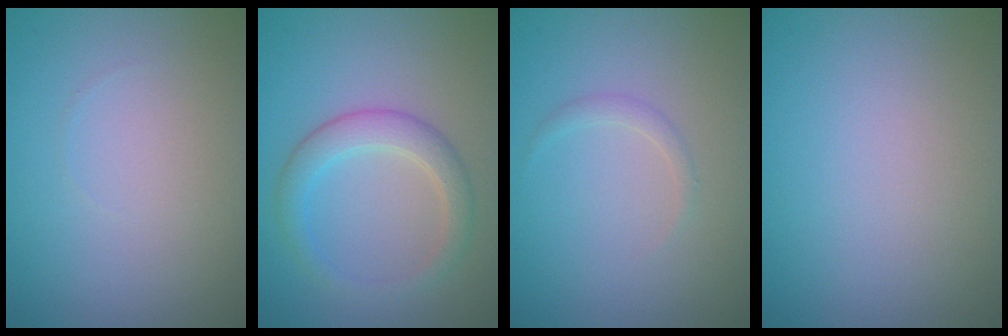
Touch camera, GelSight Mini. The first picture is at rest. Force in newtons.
{"total": 3.1, "press": 3.1, "slide": 0.2}
{"total": 0.9, "press": 0.9, "slide": 0.1}
{"total": 0.0}